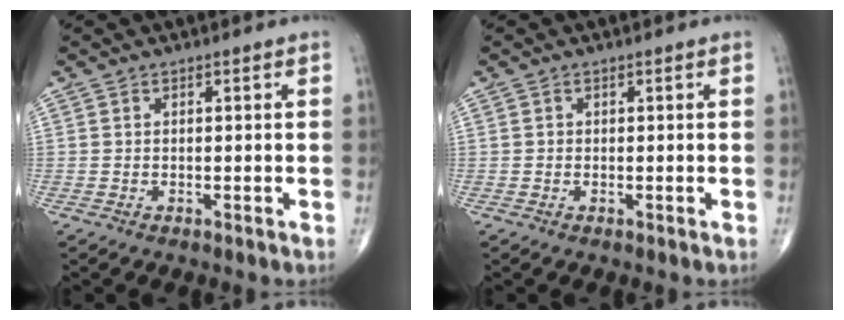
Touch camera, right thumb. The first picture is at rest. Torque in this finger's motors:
{"motor_torque": [0.19, 0.01, -0.09, -0.18, 0.00]}